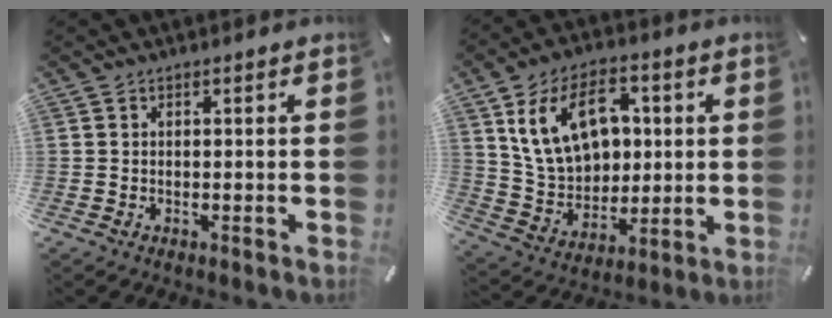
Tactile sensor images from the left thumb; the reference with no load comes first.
{"total": 16.4, "force": [4.9, 12.0, 10.1], "torque": [-0.189, 0.001, 0.093]}